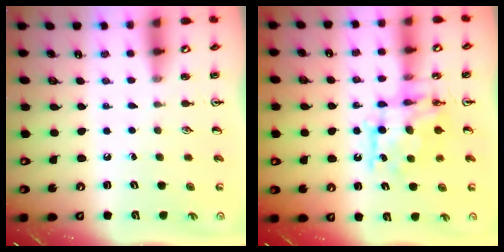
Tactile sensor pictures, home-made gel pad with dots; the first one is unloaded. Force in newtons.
{"total": 9.3, "press": 9.3, "slide": 0.5}